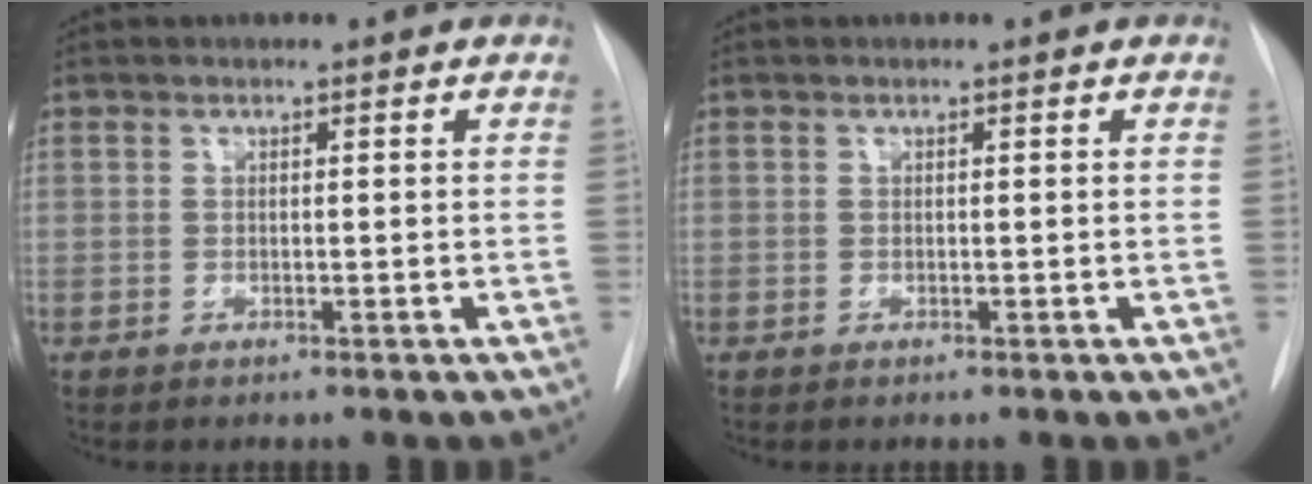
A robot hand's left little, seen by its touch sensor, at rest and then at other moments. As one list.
[{"total": 0.0}]